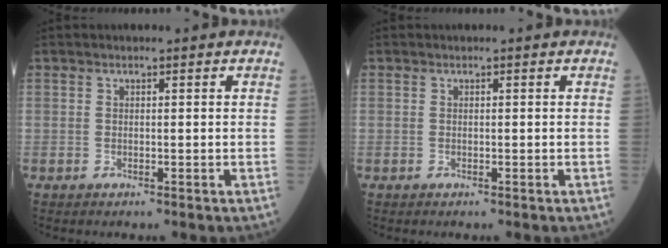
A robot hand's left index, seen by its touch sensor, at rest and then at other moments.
{"total": 0.0}